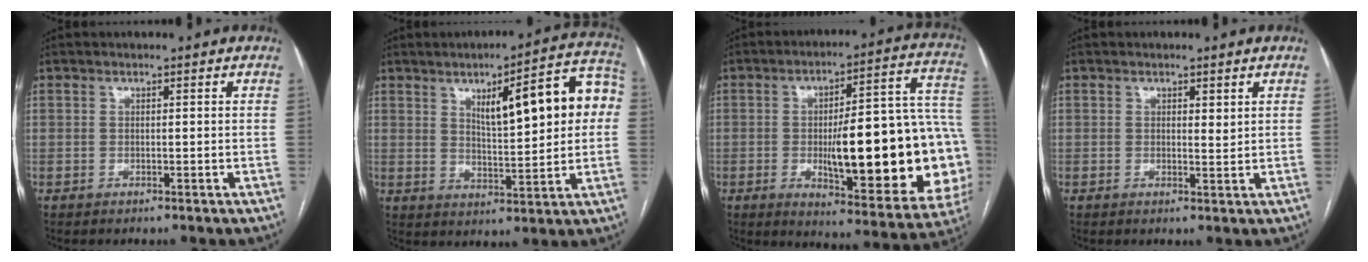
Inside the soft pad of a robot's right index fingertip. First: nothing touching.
{"total": 15.0, "force": [3.4, 3.3, 14.2], "torque": [-0.190, 0.029, 0.050]}
{"total": 27.9, "force": [-3.6, 6.1, 27.0], "torque": [-0.288, 0.019, -0.038]}
{"total": 1.3, "force": [0.7, 0.5, 1.0], "torque": [-0.015, -0.006, 0.011]}